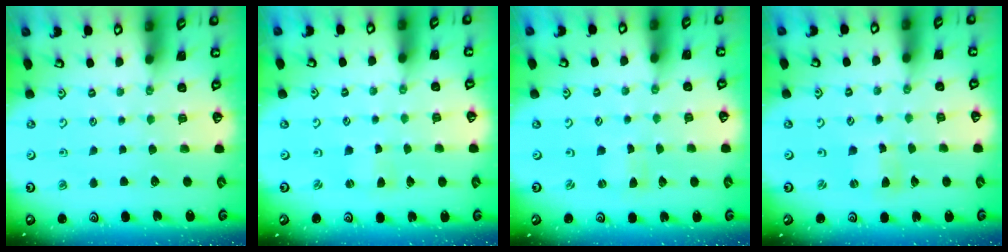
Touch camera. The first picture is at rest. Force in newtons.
{"total": 1.3, "press": 1.3, "slide": 0.4}
{"total": 0.0}
{"total": 2.5, "press": 2.5, "slide": 0.2}